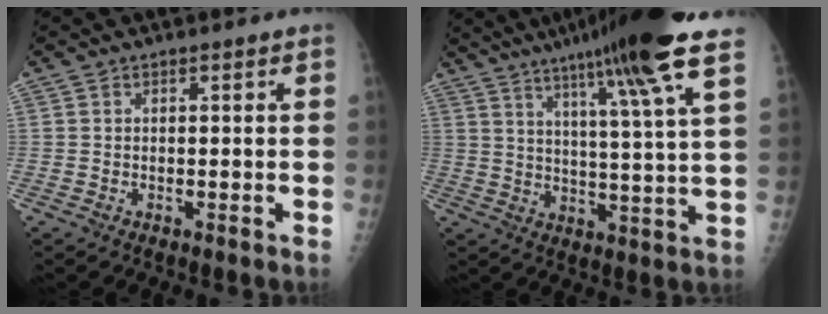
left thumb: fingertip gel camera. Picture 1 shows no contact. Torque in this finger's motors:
{"motor_torque": [4.08, 0.96, 1.35, -1.42, 0.48]}